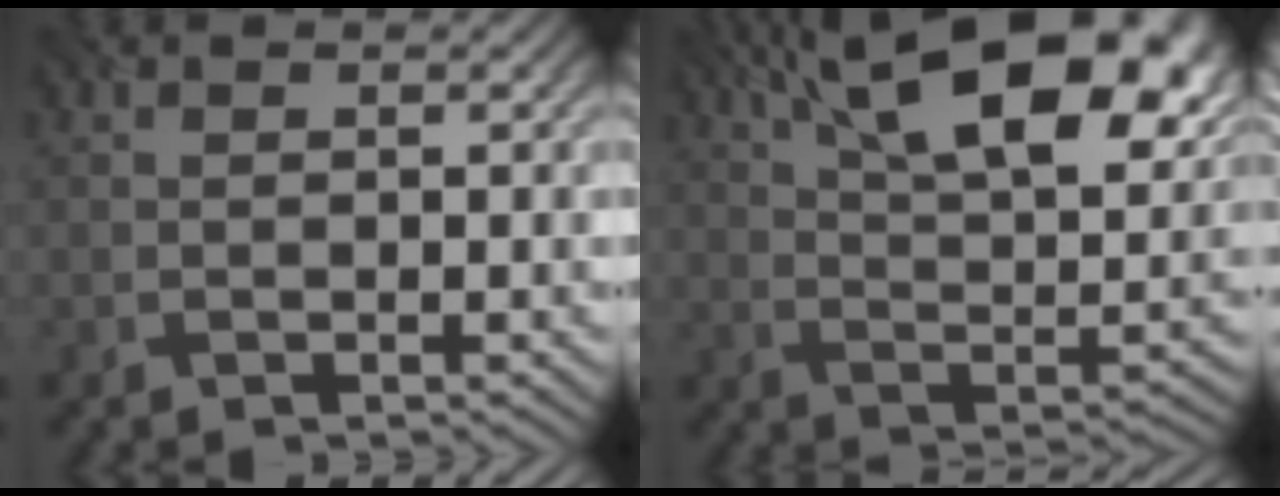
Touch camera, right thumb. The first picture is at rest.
{"total": 18.4, "force": [9.8, 7.3, 13.8], "torque": [-0.224, 0.019, 0.147]}